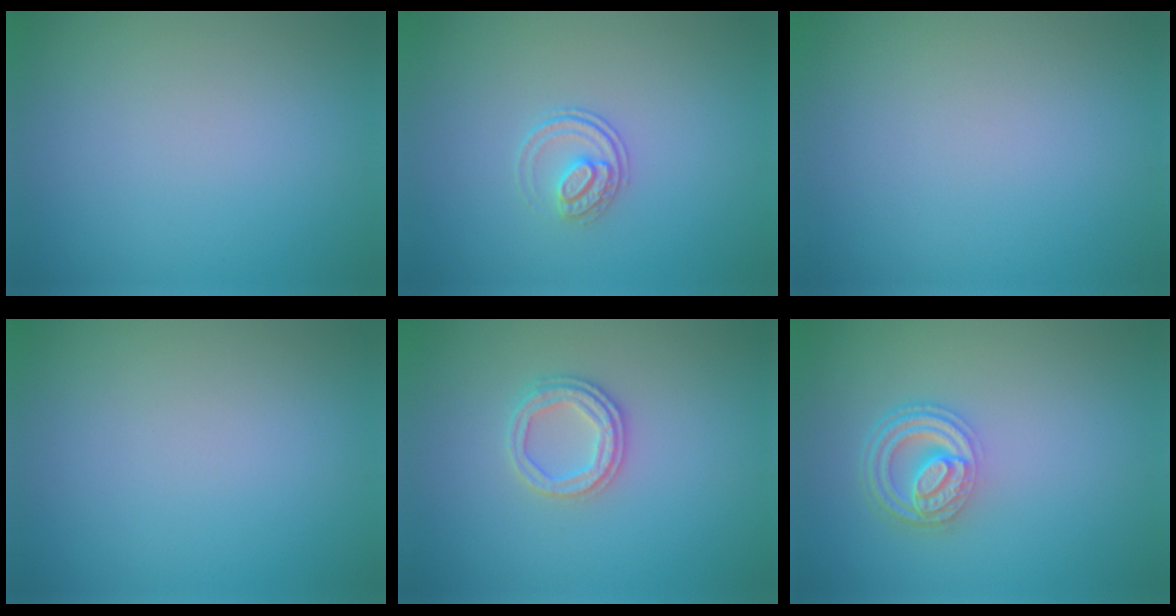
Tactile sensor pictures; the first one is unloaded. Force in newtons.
{"total": 2.0, "press": 1.4, "slide": 1.3}
{"total": 0.0}
{"total": 0.0}
{"total": 2.4, "press": 2.3, "slide": 0.7}
{"total": 4.5, "press": 3.4, "slide": 2.9}